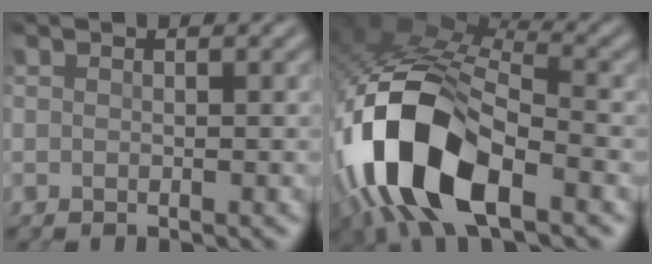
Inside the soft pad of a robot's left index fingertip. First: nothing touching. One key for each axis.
{"total": 13.2, "fx": -5.4, "fy": 6.0, "fz": 10.5, "tx": -0.221, "ty": 0.005, "tz": -0.101}